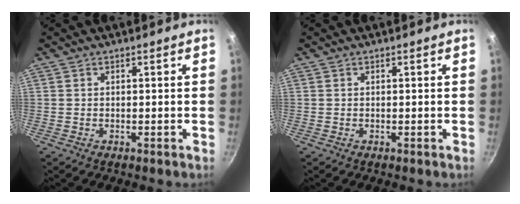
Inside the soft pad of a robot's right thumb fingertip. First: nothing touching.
{"total": 0.0}